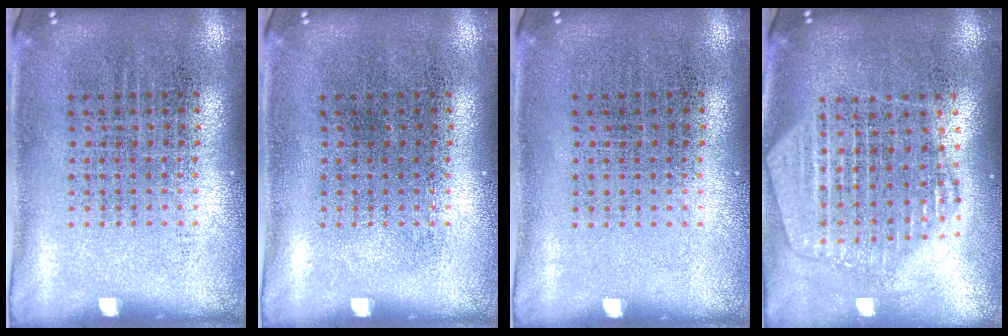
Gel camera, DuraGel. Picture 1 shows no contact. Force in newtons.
{"total": 0.0}
{"total": 0.0}
{"total": 2.2, "press": 1.9, "slide": 1.0}